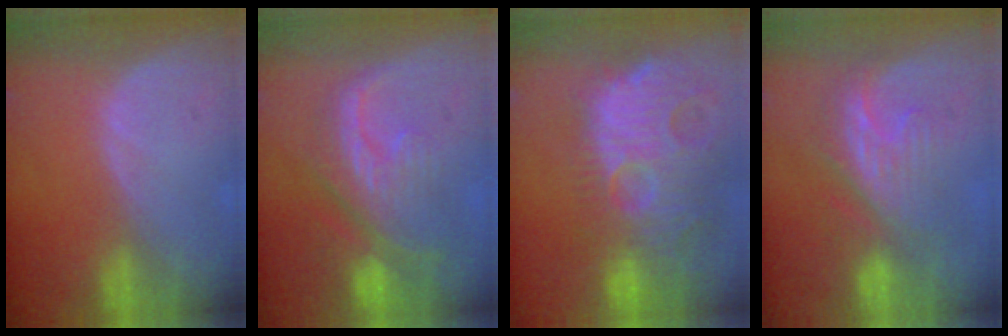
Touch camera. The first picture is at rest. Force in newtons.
{"total": 10.2, "press": 8.9, "slide": 5.0}
{"total": 14.8, "press": 12.6, "slide": 7.6}
{"total": 7.7, "press": 7.5, "slide": 1.5}